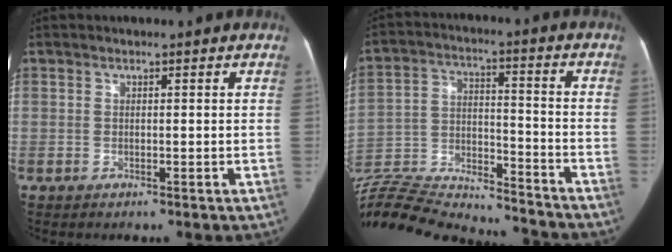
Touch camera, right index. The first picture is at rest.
{"total": 27.0, "force": [-24.8, 5.2, 9.2], "torque": [-0.213, -0.010, -0.380]}